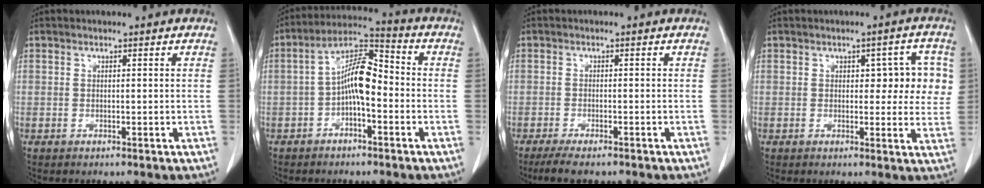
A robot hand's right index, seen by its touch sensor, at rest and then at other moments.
{"total": 8.6, "force": [-1.5, 2.9, 7.9], "torque": [-0.146, 0.031, -0.032]}
{"total": 4.6, "force": [-3.7, 0.7, 2.6], "torque": [-0.043, -0.010, -0.060]}
{"total": 6.4, "force": [1.5, 3.2, 5.4], "torque": [-0.045, 0.020, 0.017]}